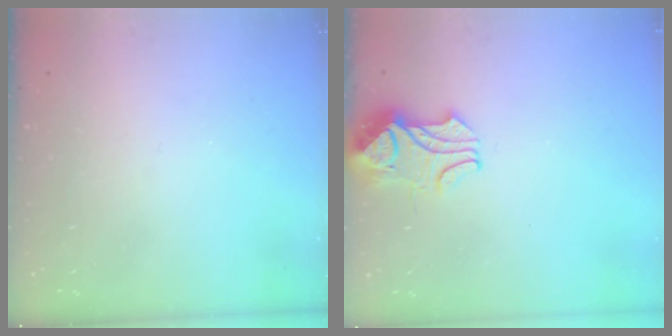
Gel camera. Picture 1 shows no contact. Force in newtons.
{"total": 2.2, "press": 2.0, "slide": 0.8}